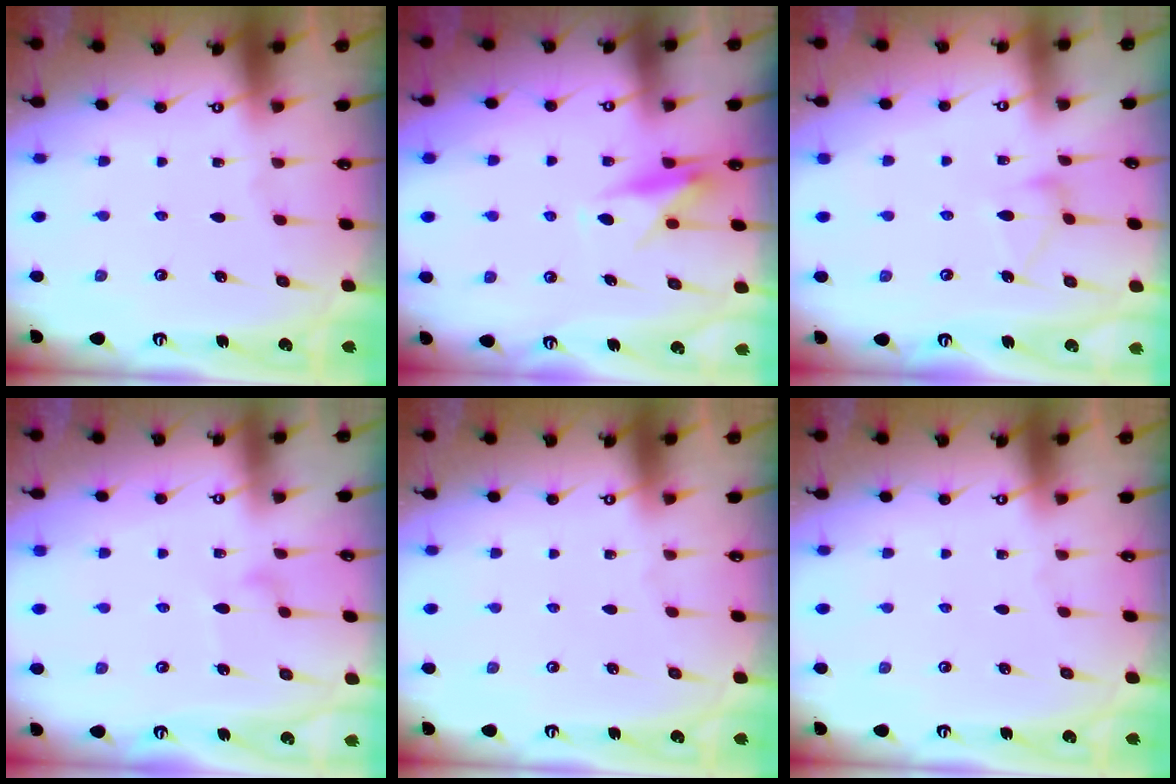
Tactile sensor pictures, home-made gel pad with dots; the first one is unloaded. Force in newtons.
{"total": 7.8, "press": 7.8, "slide": 0.5}
{"total": 8.1, "press": 8.1, "slide": 0.4}
{"total": 7.6, "press": 7.5, "slide": 0.5}
{"total": 0.0}
{"total": 0.0}